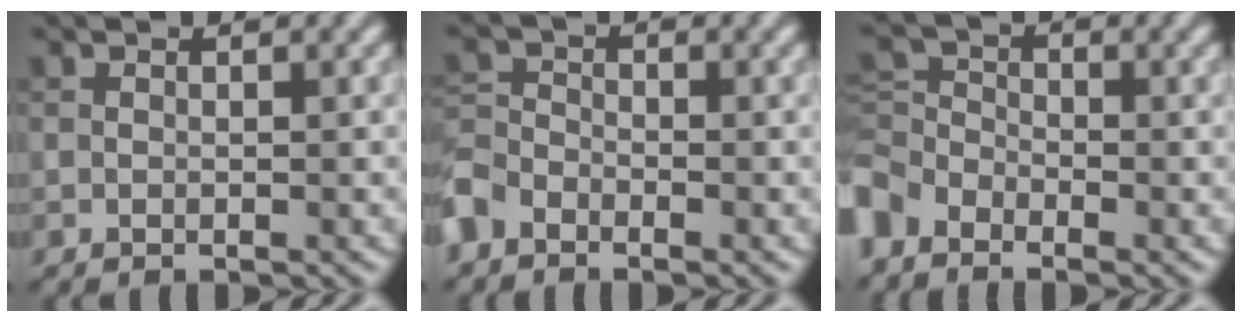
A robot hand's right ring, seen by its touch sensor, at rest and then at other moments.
{"total": 3.5, "force": [-2.6, 2.1, 1.1], "torque": [-0.032, -0.001, -0.072]}
{"total": 3.8, "force": [-2.8, 2.2, 1.3], "torque": [-0.035, 0.001, -0.076]}